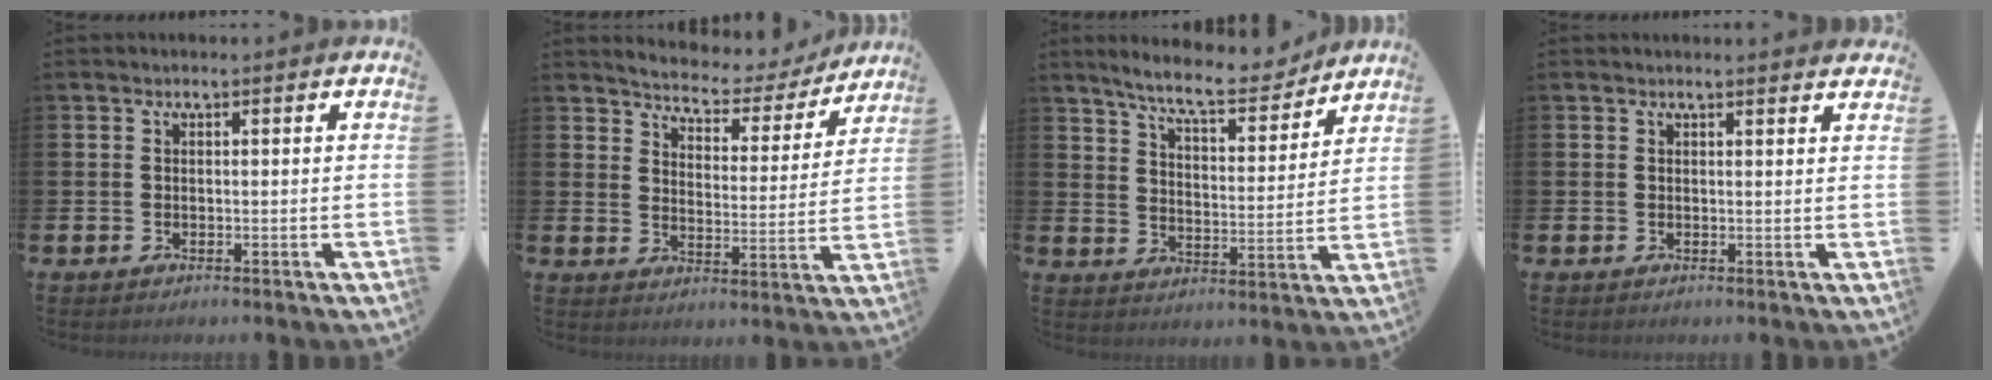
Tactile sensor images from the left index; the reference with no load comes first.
{"total": 5.1, "force": [4.9, 1.3, 0.6], "torque": [-0.037, -0.042, 0.077]}
{"total": 8.9, "force": [8.1, 1.4, 3.3], "torque": [-0.083, -0.049, 0.141]}
{"total": 1.0, "force": [1.0, -0.1, 0.1], "torque": [0.008, -0.008, 0.016]}